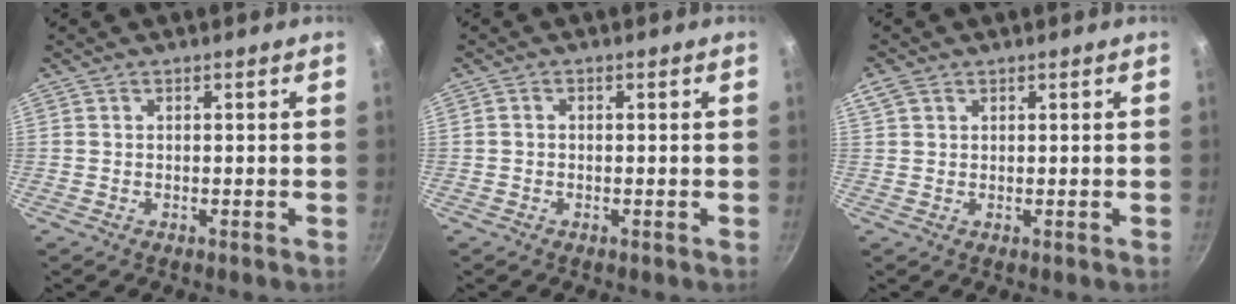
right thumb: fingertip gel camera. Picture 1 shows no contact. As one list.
[{"total": 0.7, "force": [-0.2, 0.5, 0.4], "torque": [-0.007, 0.005, -0.003]}, {"total": 2.6, "force": [1.3, 1.7, 1.3], "torque": [-0.023, 0.002, 0.029]}]